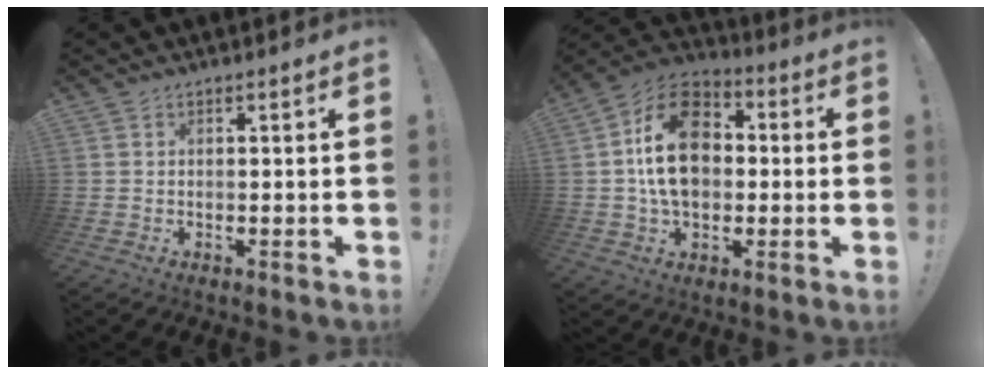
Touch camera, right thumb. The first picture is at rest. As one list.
[{"total": 19.4, "force": [2.0, 14.0, 13.3], "torque": [-0.227, 0.016, 0.035]}]